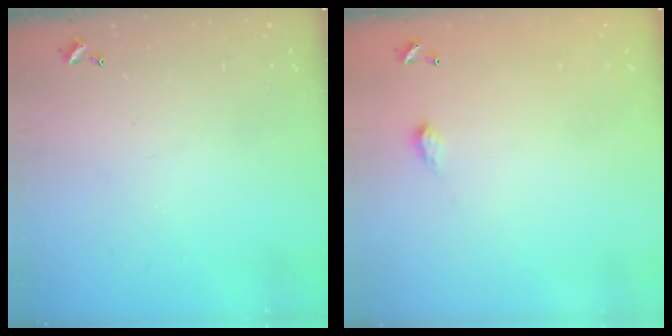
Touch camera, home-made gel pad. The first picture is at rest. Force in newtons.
{"total": 2.0, "press": 2.0, "slide": 0.3}